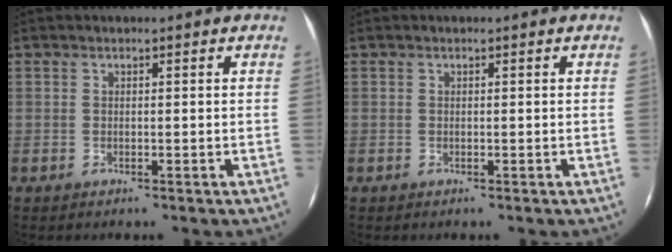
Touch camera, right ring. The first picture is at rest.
{"total": 0.0}